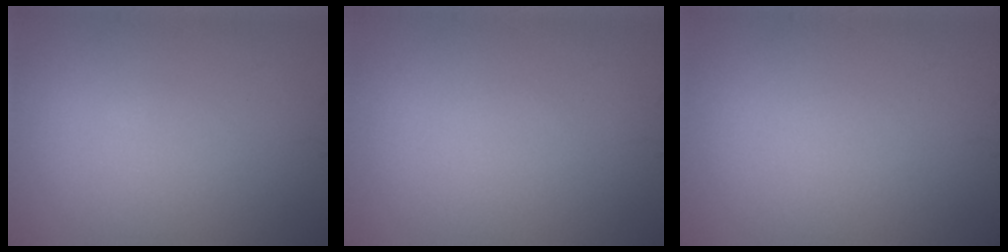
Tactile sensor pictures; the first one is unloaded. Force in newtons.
{"total": 0.0}
{"total": 0.0}